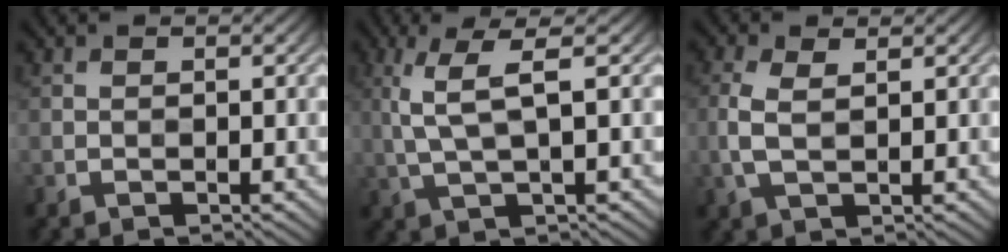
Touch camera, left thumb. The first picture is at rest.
{"total": 5.1, "force": [1.4, 0.9, 4.8], "torque": [-0.111, 0.008, 0.032]}
{"total": 3.6, "force": [0.7, 1.7, 3.0], "torque": [-0.082, 0.003, 0.015]}